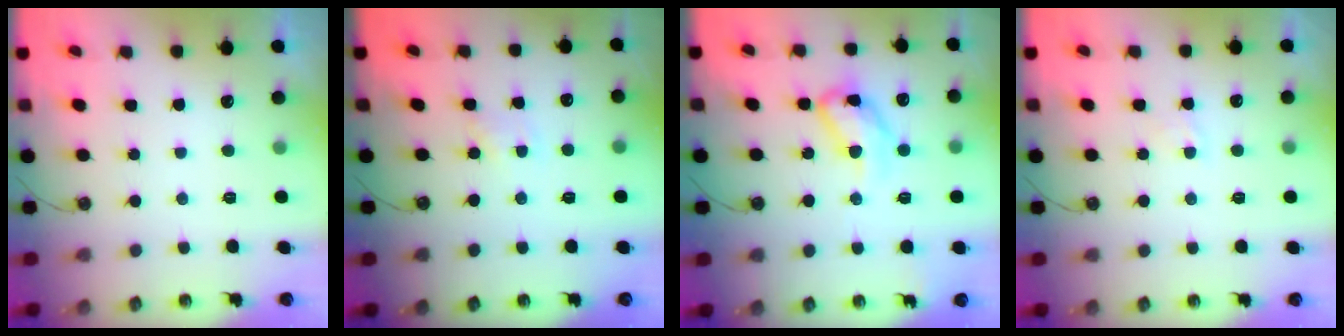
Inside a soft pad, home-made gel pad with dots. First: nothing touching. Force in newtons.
{"total": 1.8, "press": 1.7, "slide": 0.3}
{"total": 12.8, "press": 12.8, "slide": 0.9}
{"total": 4.2, "press": 4.2, "slide": 0.5}